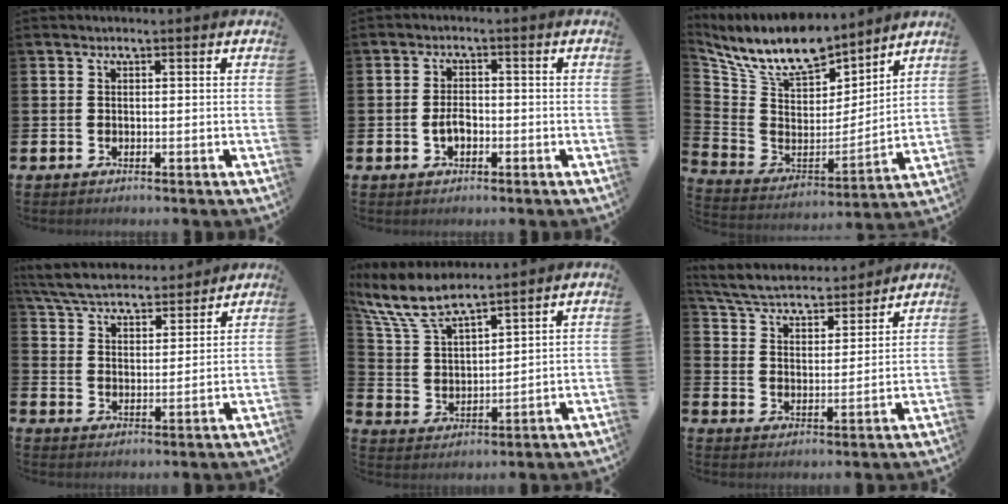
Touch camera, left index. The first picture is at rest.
{"total": 2.4, "force": [-0.9, 1.4, 1.7], "torque": [-0.023, 0.000, -0.020]}
{"total": 11.3, "force": [10.1, 3.5, 3.4], "torque": [-0.120, -0.067, 0.181]}
{"total": 6.3, "force": [6.1, 1.3, 1.0], "torque": [-0.048, -0.035, 0.109]}
{"total": 8.2, "force": [7.3, 1.6, 3.3], "torque": [-0.094, -0.030, 0.133]}
{"total": 5.7, "force": [5.5, 1.2, 1.1], "torque": [-0.050, -0.040, 0.093]}